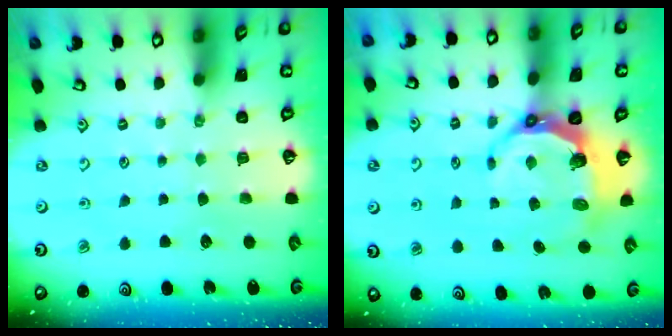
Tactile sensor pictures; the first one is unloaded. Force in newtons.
{"total": 7.0, "press": 5.6, "slide": 4.2}